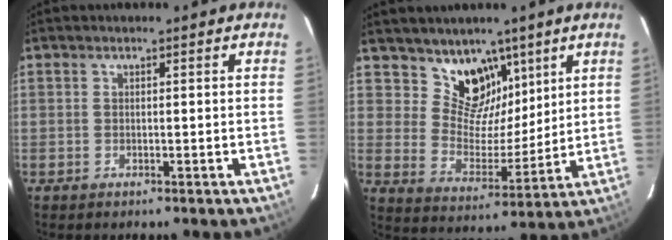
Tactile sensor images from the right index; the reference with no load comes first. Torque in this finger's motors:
{"motor_torque": [0.12, 0.21, 0.05, 0.00]}